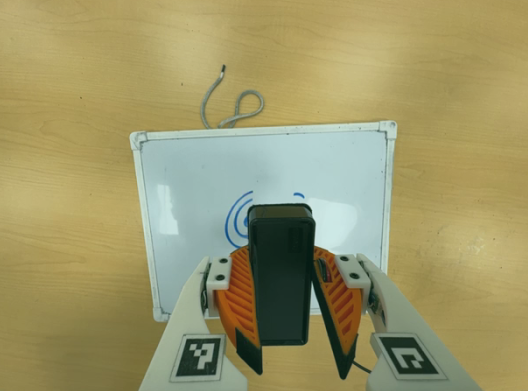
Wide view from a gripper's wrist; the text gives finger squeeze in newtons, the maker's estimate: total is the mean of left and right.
{"total": 9.2, "left": 9.0, "right": 9.3}